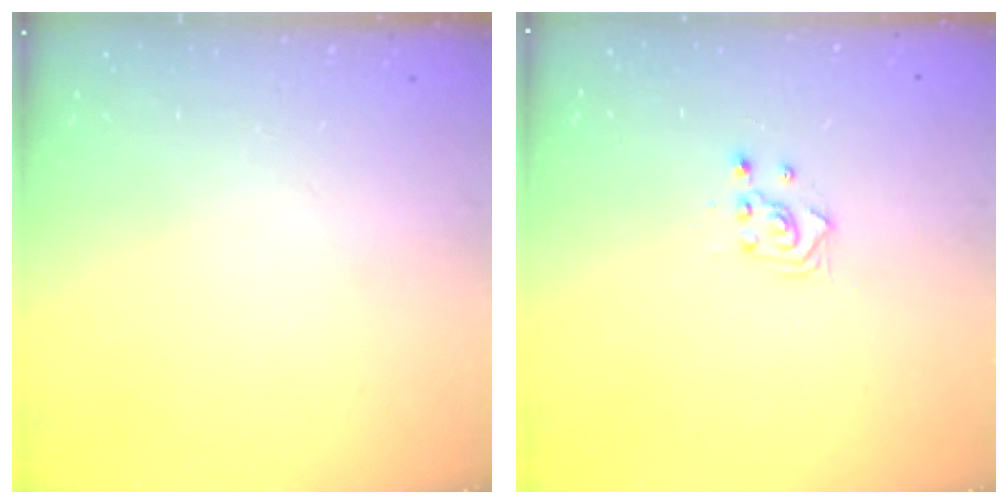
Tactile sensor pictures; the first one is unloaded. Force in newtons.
{"total": 2.3, "press": 2.3, "slide": 0.3}